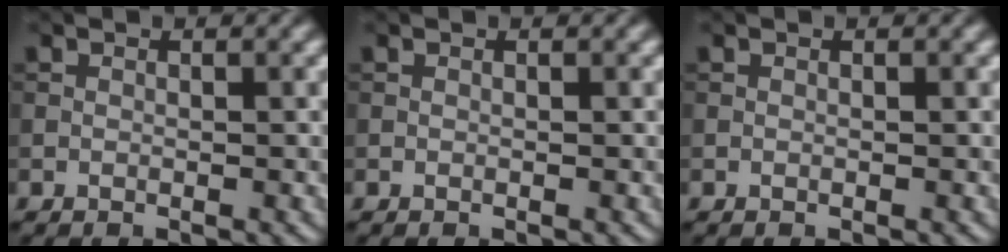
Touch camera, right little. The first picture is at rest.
{"total": 0.0}
{"total": 0.0}